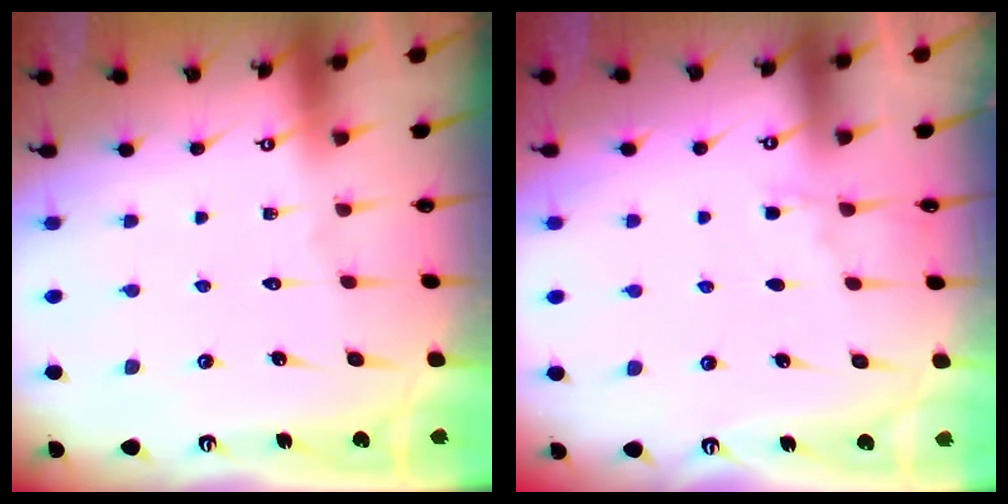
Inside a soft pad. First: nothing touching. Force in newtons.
{"total": 2.7, "press": 2.6, "slide": 0.4}